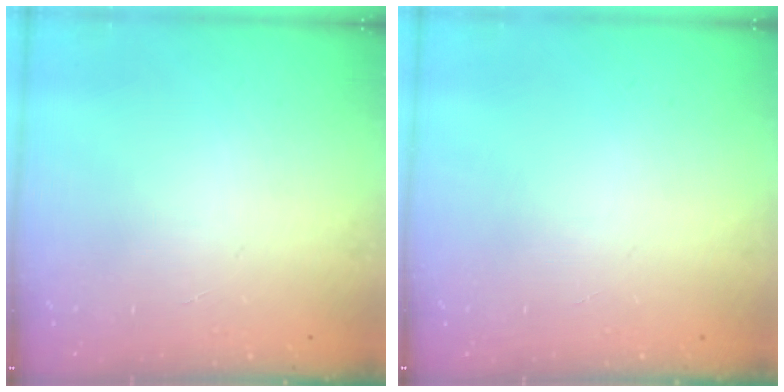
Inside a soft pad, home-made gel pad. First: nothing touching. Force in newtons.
{"total": 0.0}